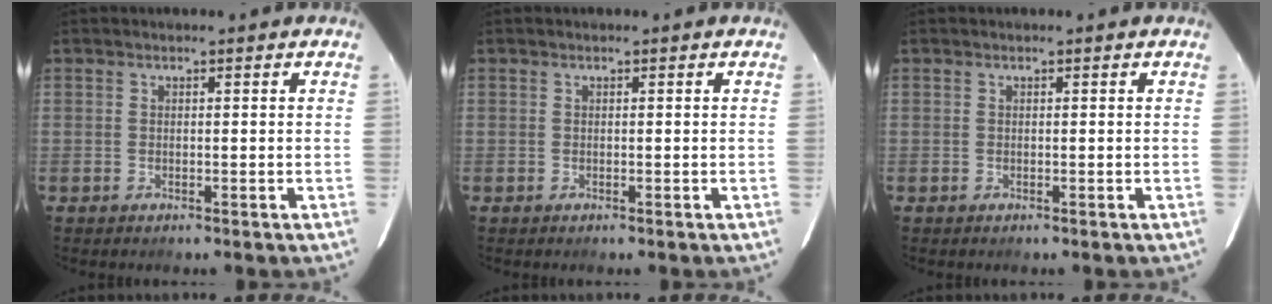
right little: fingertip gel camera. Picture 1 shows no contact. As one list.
[{"total": 0.0}, {"total": 0.0}]